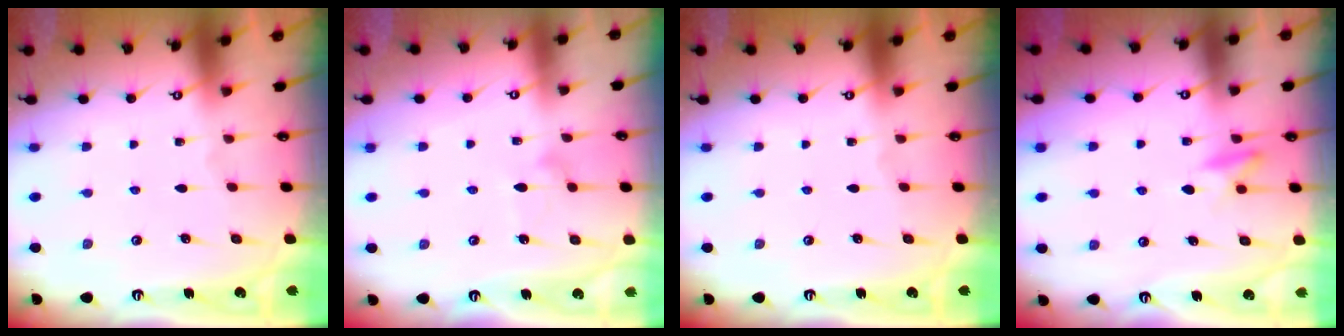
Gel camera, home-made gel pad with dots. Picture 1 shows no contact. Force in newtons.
{"total": 8.0, "press": 8.0, "slide": 0.5}
{"total": 0.0}
{"total": 8.7, "press": 8.6, "slide": 1.4}